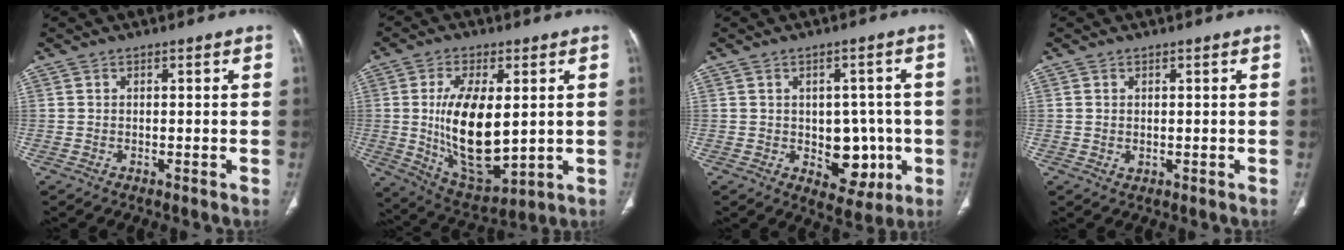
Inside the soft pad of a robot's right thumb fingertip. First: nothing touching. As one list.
[{"total": 17.0, "force": [0.8, 8.1, 15.0], "torque": [-0.257, -0.024, 0.033]}, {"total": 9.0, "force": [-1.5, 6.3, 6.2], "torque": [-0.037, 0.006, -0.008]}, {"total": 1.0, "force": [0.2, 0.8, 0.6], "torque": [-0.013, -0.003, 0.008]}]